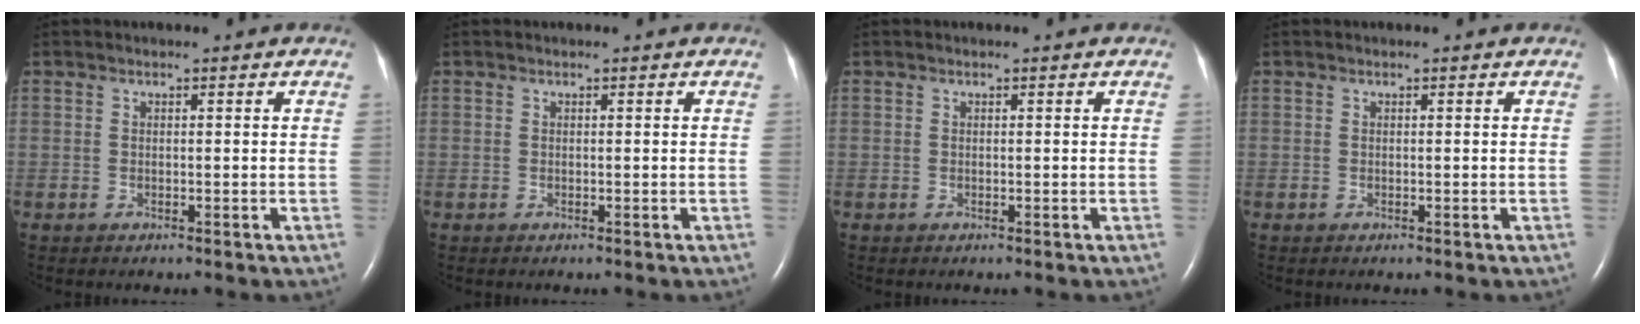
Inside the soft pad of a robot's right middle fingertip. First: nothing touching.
{"total": 0.0}
{"total": 0.0}
{"total": 0.0}